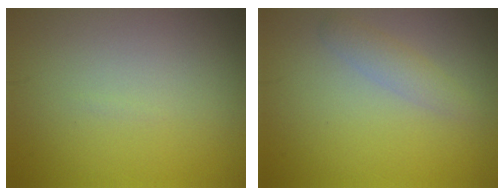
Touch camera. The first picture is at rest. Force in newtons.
{"total": 1.6, "press": 1.6, "slide": 0.1}